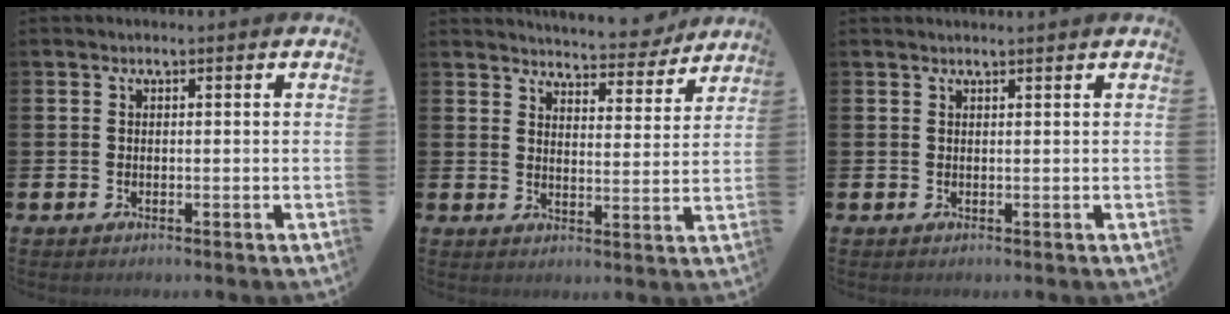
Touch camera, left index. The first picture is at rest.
{"total": 5.5, "force": [5.5, 0.8, 0.4], "torque": [-0.020, -0.040, 0.095]}
{"total": 0.5, "force": [0.5, -0.2, 0.1], "torque": [0.000, -0.001, 0.009]}